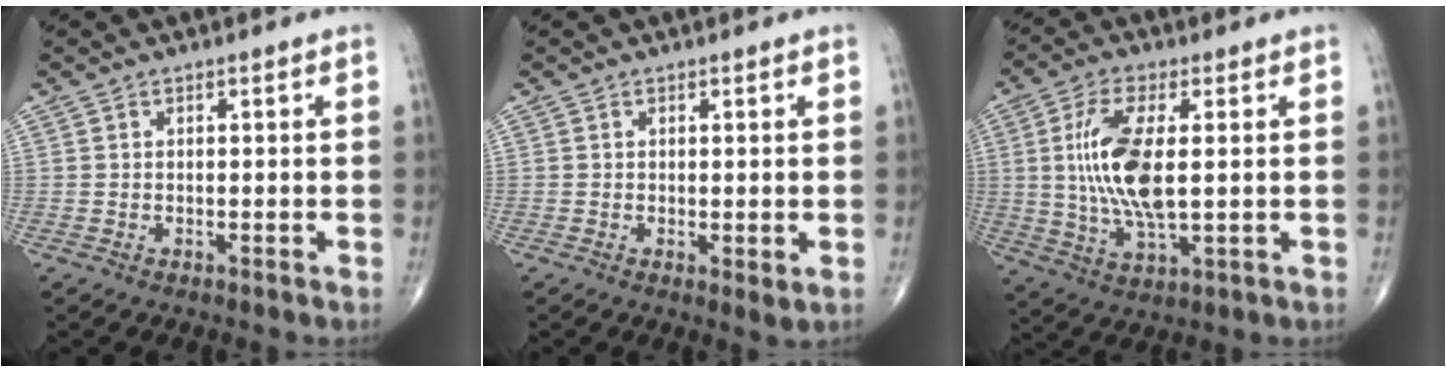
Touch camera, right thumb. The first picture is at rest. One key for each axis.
{"total": 1.8, "fx": -0.1, "fy": 0.5, "fz": 1.7, "tx": -0.028, "ty": -0.009, "tz": 0.000}
{"total": 12.9, "fx": 1.3, "fy": 4.9, "fz": 11.9, "tx": -0.250, "ty": -0.011, "tz": 0.030}